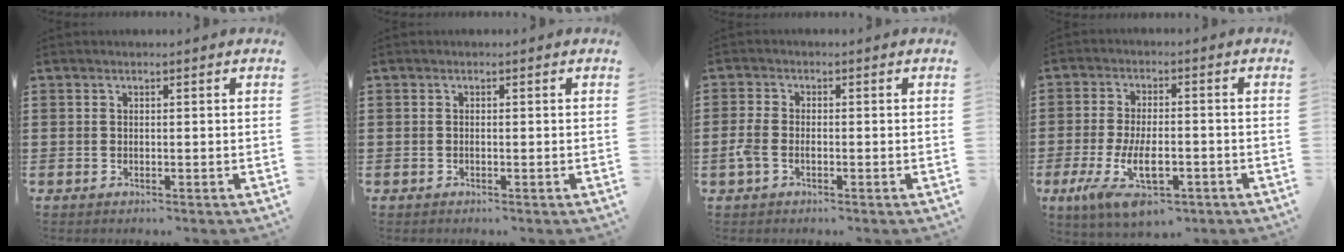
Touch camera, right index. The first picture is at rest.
{"total": 0.0}
{"total": 2.7, "force": [-1.0, 1.5, 2.0], "torque": [-0.060, -0.006, -0.026]}
{"total": 9.7, "force": [-4.2, 3.9, 7.8], "torque": [-0.166, -0.004, -0.074]}